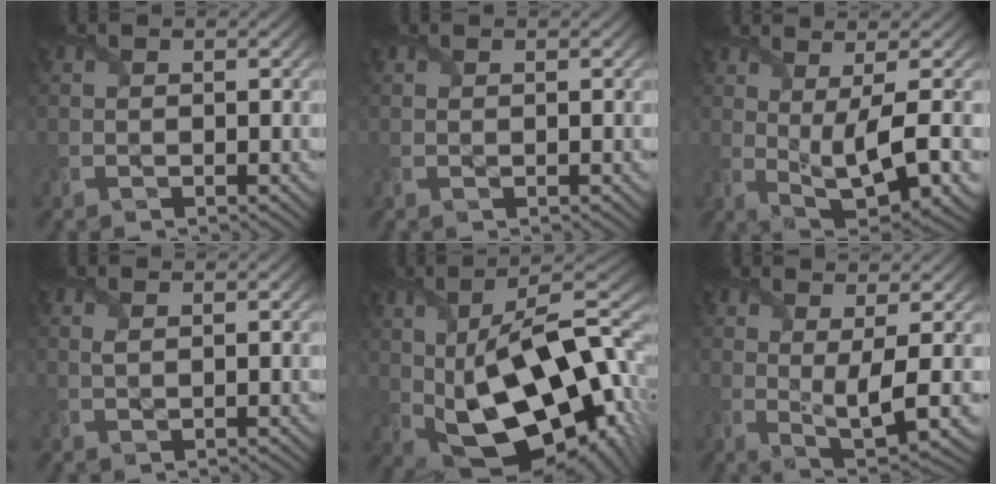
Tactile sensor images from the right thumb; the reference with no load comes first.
{"total": 0.0}
{"total": 9.5, "force": [0.6, 2.9, 9.1], "torque": [-0.169, -0.003, 0.016]}
{"total": 0.6, "force": [0.3, 0.0, 0.5], "torque": [-0.016, 0.001, 0.006]}
{"total": 21.4, "force": [0.0, 11.3, 18.2], "torque": [-0.298, -0.026, 0.010]}
{"total": 5.6, "force": [0.9, 1.2, 5.5], "torque": [-0.103, -0.001, 0.020]}